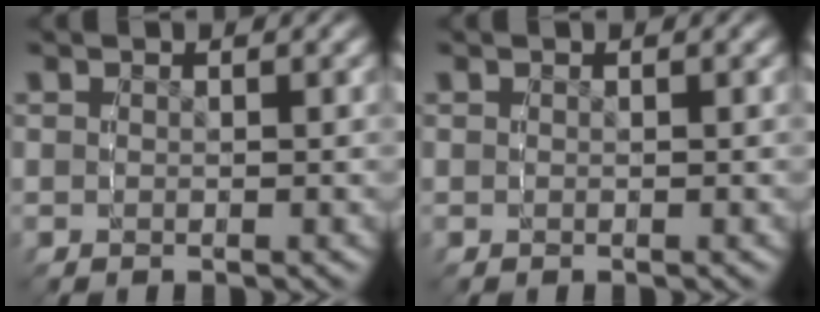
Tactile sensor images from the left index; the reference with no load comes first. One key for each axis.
{"total": 0.0}